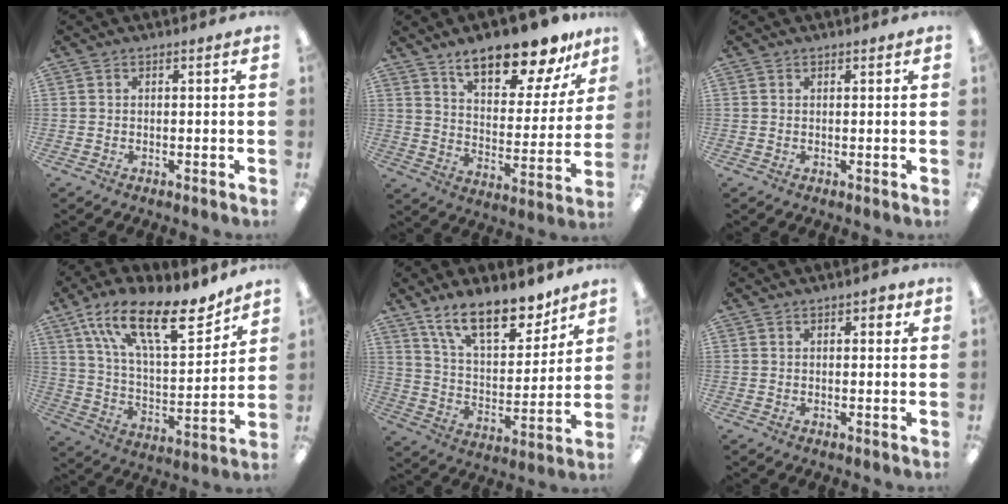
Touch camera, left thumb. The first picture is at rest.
{"total": 17.1, "force": [13.8, 5.3, 8.5], "torque": [-0.131, -0.086, 0.234]}
{"total": 0.6, "force": [0.5, 0.3, 0.1], "torque": [0.007, -0.002, 0.008]}
{"total": 22.2, "force": [14.7, 8.3, 14.5], "torque": [-0.246, -0.078, 0.252]}
{"total": 17.3, "force": [12.7, 6.8, 9.6], "torque": [-0.161, -0.068, 0.221]}
{"total": 2.3, "force": [1.1, 1.2, 1.5], "torque": [-0.016, -0.002, 0.016]}